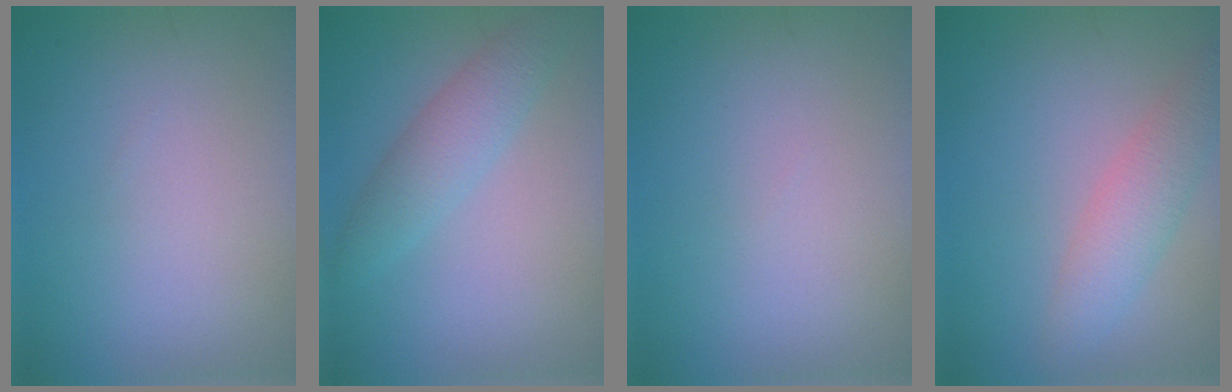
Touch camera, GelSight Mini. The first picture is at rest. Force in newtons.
{"total": 2.4, "press": 2.4, "slide": 0.2}
{"total": 0.0}
{"total": 3.3, "press": 3.3, "slide": 0.2}